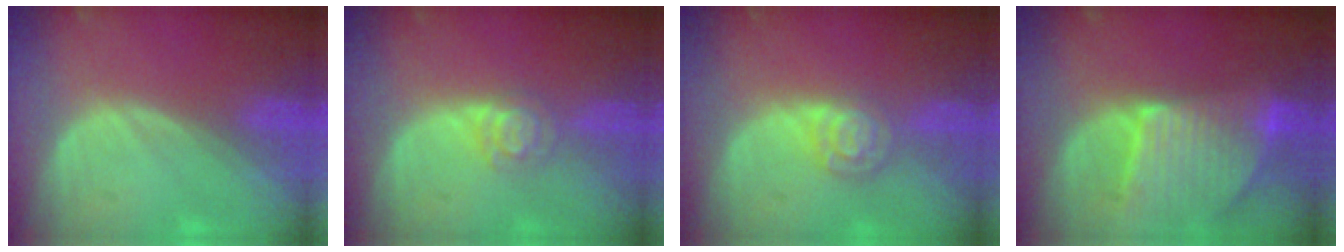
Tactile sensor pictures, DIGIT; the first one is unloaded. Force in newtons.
{"total": 3.9, "press": 3.7, "slide": 1.3}
{"total": 4.8, "press": 4.2, "slide": 2.3}
{"total": 9.6, "press": 8.5, "slide": 4.6}